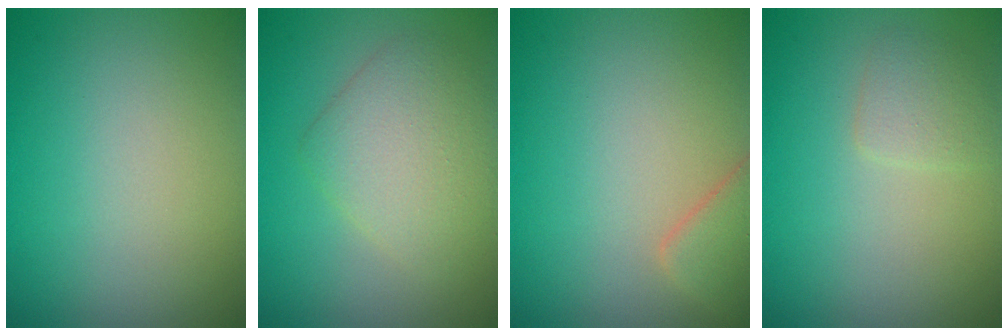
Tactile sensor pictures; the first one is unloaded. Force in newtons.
{"total": 4.3, "press": 4.3, "slide": 0.2}
{"total": 2.4, "press": 2.4, "slide": 0.2}
{"total": 1.5, "press": 1.5, "slide": 0.1}